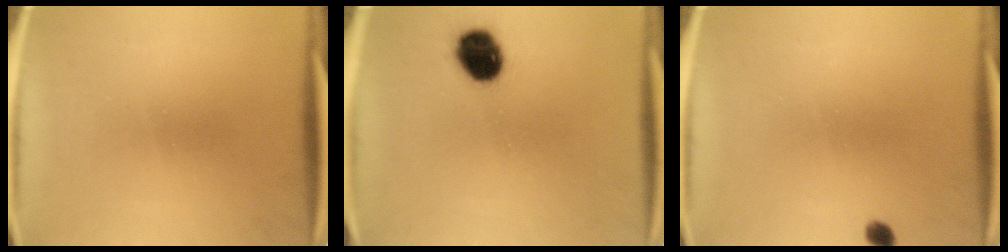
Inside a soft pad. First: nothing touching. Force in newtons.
{"total": 10.1}
{"total": 1.4}